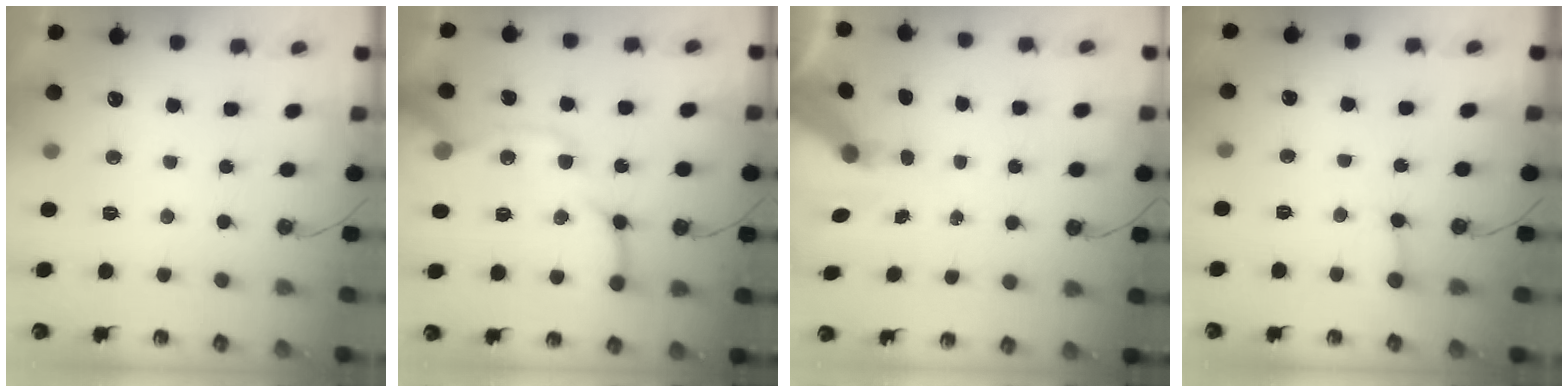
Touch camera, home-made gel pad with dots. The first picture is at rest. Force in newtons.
{"total": 18.3, "press": 18.1, "slide": 2.3}
{"total": 8.3, "press": 8.3, "slide": 0.8}
{"total": 3.3, "press": 3.3, "slide": 0.3}